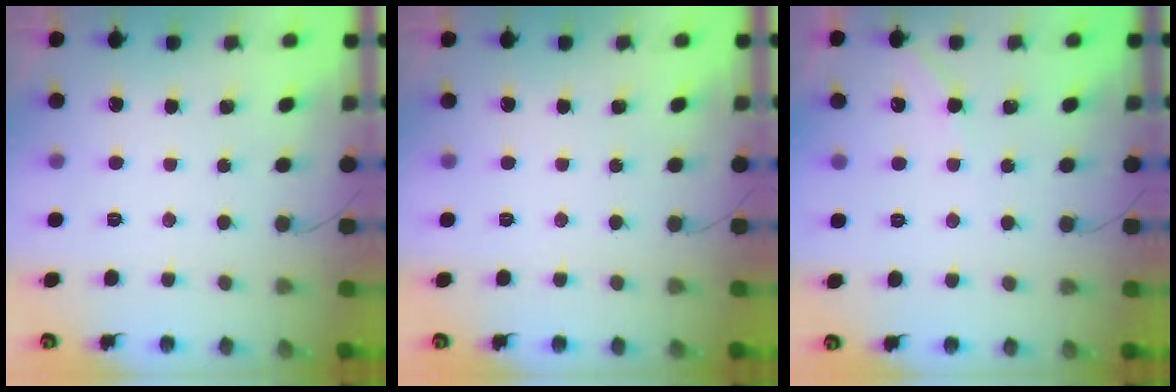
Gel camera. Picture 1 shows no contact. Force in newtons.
{"total": 0.0}
{"total": 3.8, "press": 3.8, "slide": 0.6}